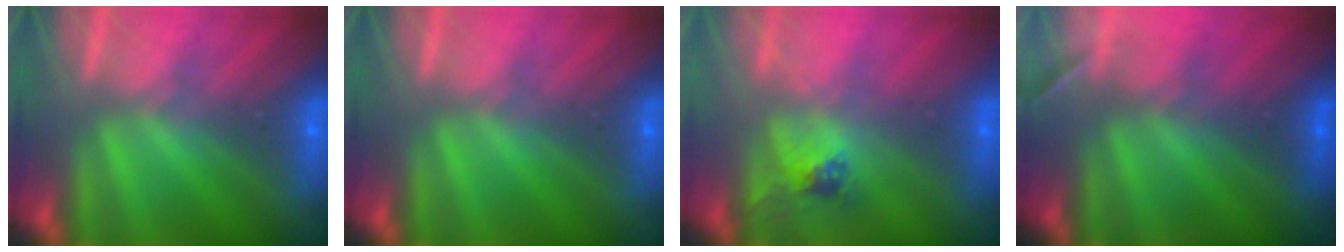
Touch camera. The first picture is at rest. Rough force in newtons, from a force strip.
{"total": 0.0}
{"total": 2.5}
{"total": 1.7}